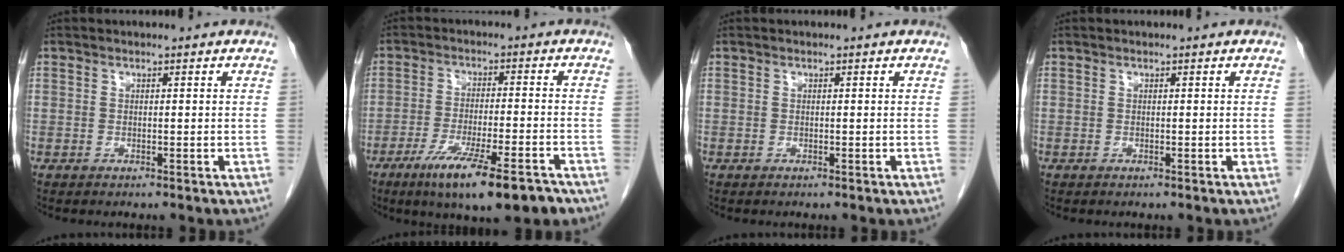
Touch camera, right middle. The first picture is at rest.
{"total": 13.5, "force": [-8.9, 1.9, 10.0], "torque": [-0.148, -0.027, -0.136]}
{"total": 0.0}
{"total": 0.0}